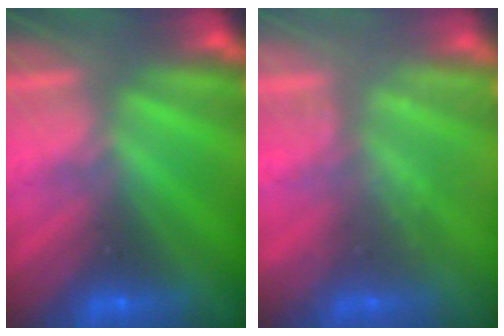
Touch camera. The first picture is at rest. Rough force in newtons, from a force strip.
{"total": 2.3}